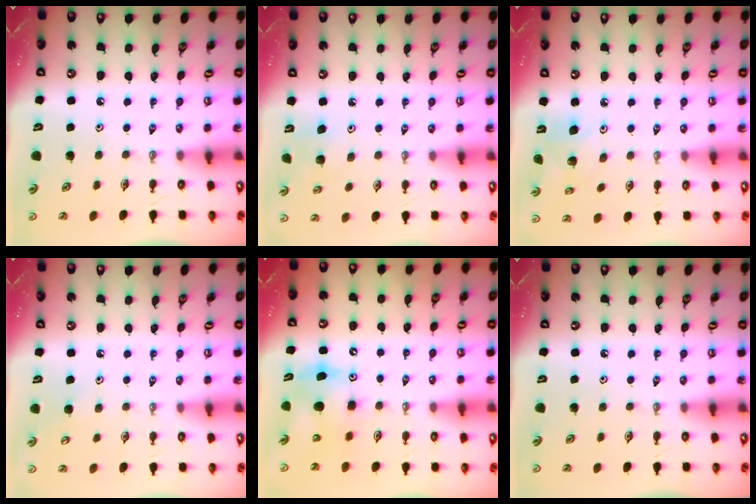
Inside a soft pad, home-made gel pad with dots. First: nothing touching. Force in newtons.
{"total": 5.4, "press": 5.4, "slide": 0.4}
{"total": 5.8, "press": 5.6, "slide": 1.6}
{"total": 4.8, "press": 4.8, "slide": 0.8}
{"total": 8.6, "press": 8.6, "slide": 0.9}
{"total": 0.0}